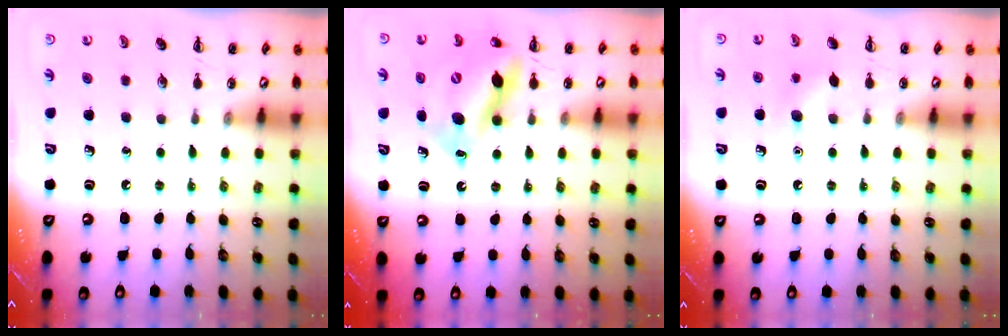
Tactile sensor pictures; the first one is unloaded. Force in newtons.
{"total": 14.1, "press": 13.5, "slide": 3.9}
{"total": 7.0, "press": 6.7, "slide": 1.9}